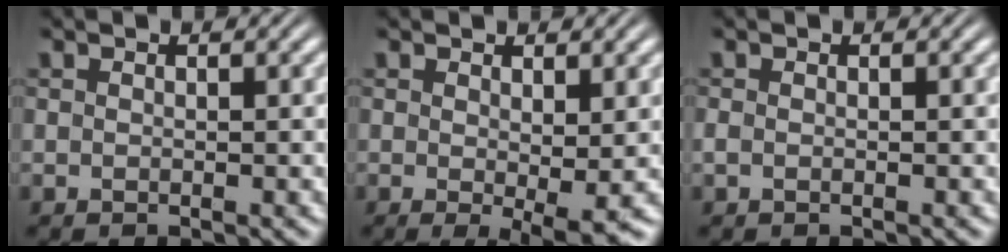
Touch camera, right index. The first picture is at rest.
{"total": 2.9, "force": [-0.8, 0.4, 2.7], "torque": [-0.036, -0.022, -0.003]}
{"total": 0.9, "force": [-0.4, 0.6, 0.3], "torque": [-0.017, -0.007, -0.004]}